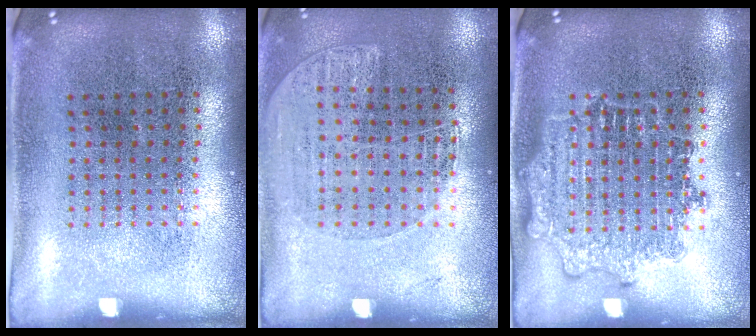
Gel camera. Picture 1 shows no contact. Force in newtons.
{"total": 1.2, "press": 1.1, "slide": 0.5}
{"total": 2.6, "press": 2.6, "slide": 0.4}